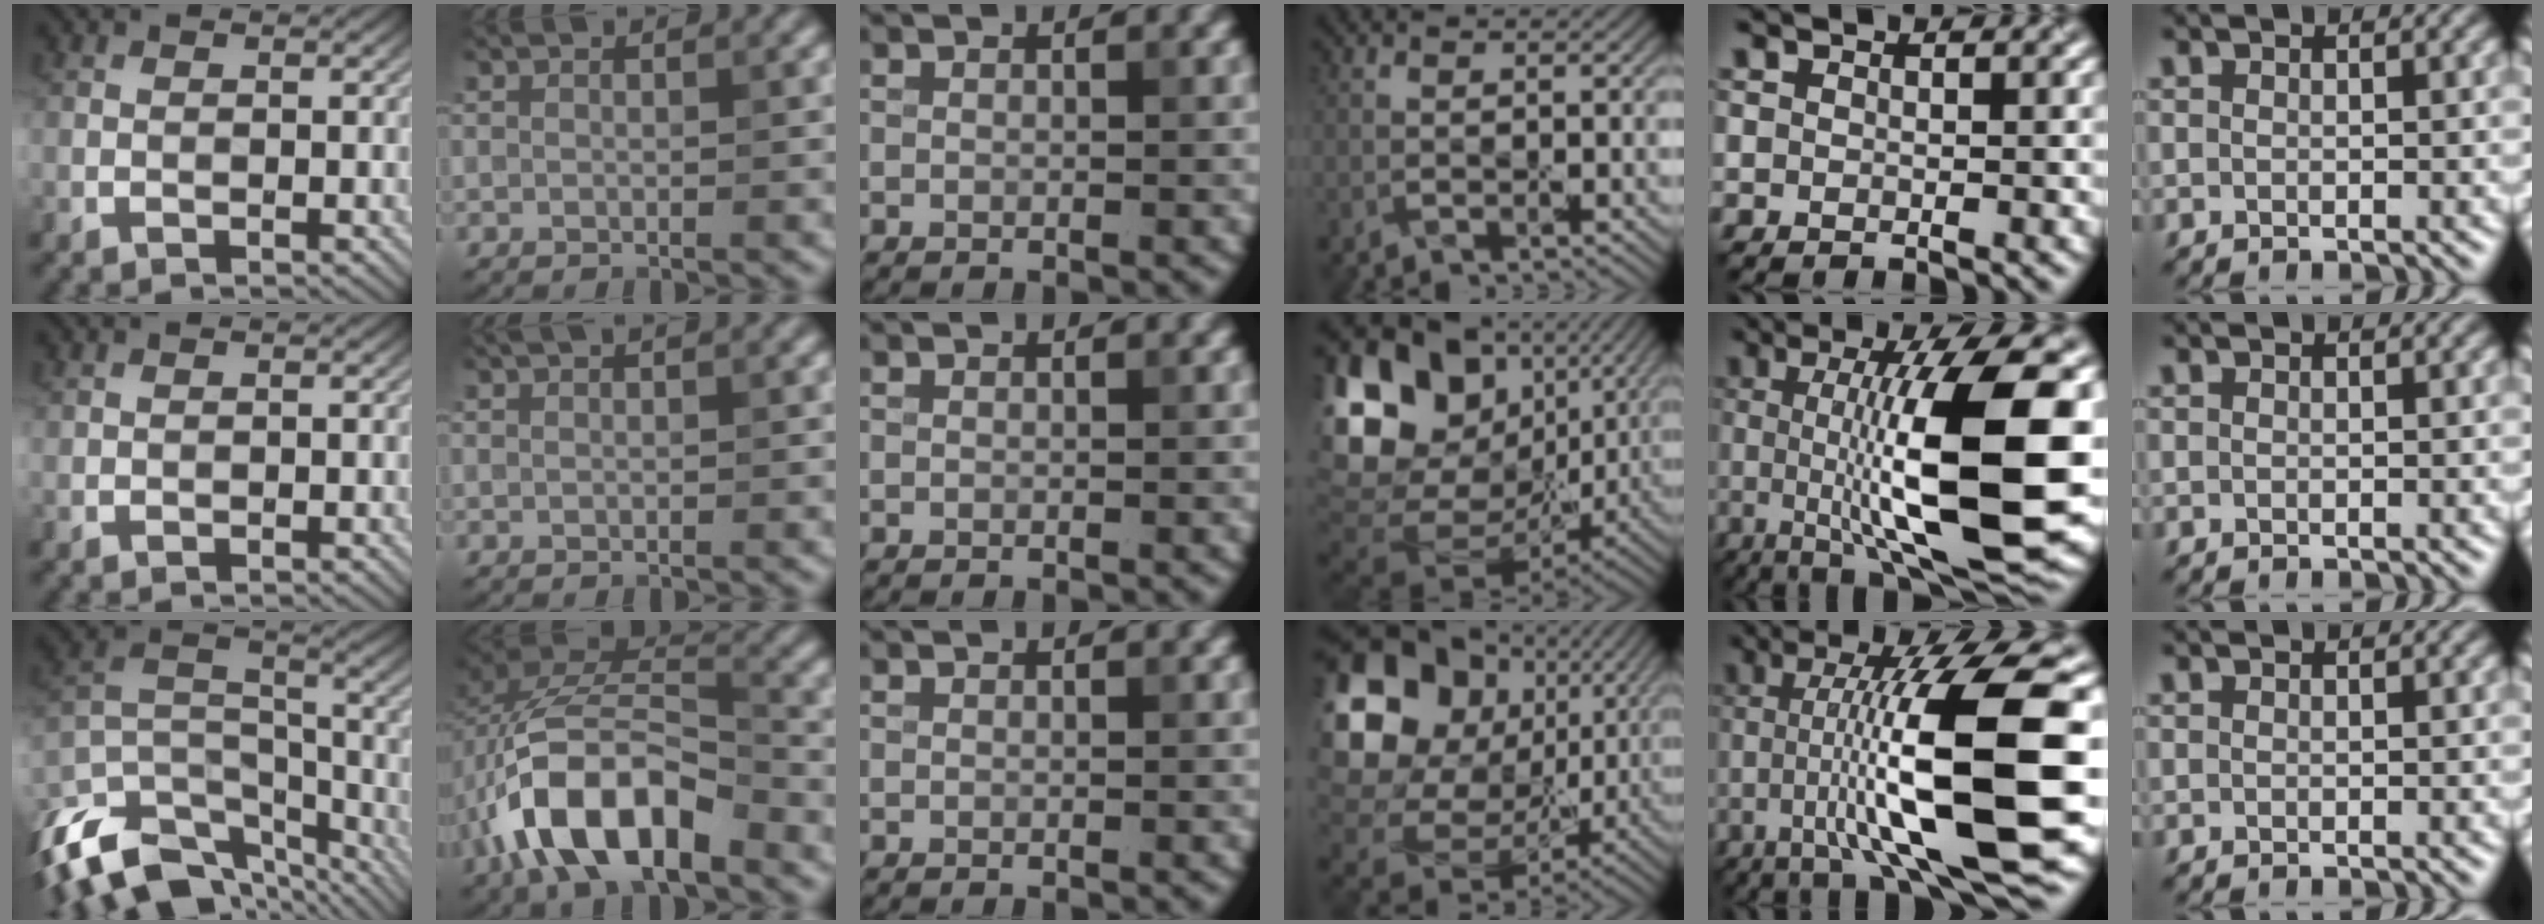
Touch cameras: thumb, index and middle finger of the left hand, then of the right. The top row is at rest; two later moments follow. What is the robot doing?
{"motion": "peel", "object": "postage stamp"}